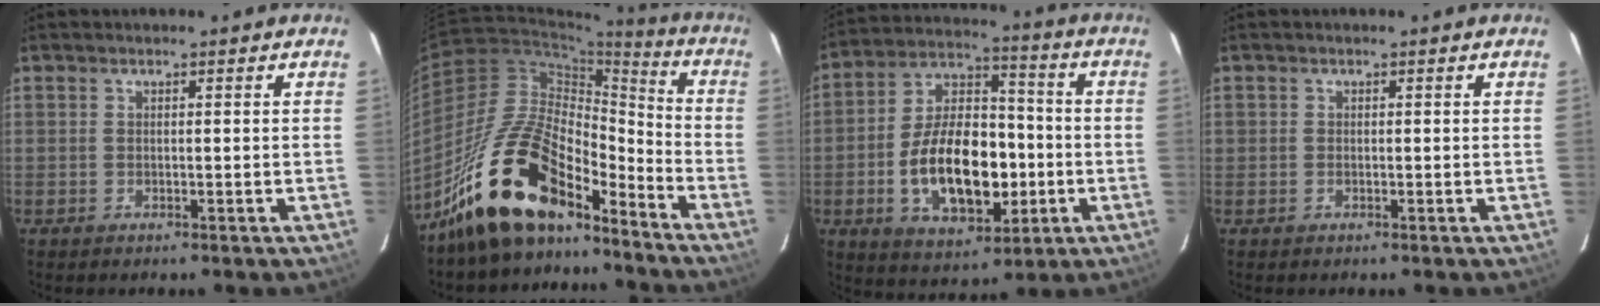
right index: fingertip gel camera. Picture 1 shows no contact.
{"total": 19.7, "force": [-15.1, 7.8, 10.1], "torque": [-0.190, 0.019, -0.271]}
{"total": 18.5, "force": [-4.0, 10.3, 14.8], "torque": [-0.283, 0.015, -0.054]}
{"total": 0.6, "force": [-0.2, 0.6, 0.2], "torque": [-0.002, -0.001, -0.004]}